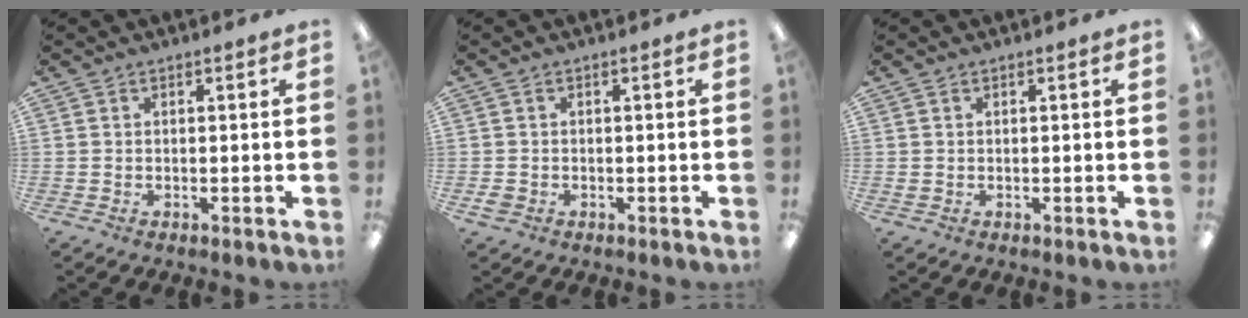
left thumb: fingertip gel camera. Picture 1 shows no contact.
{"total": 1.5, "force": [-0.4, 1.3, 0.7], "torque": [-0.011, 0.004, -0.009]}
{"total": 0.7, "force": [0.2, 0.5, 0.4], "torque": [-0.009, 0.004, 0.003]}